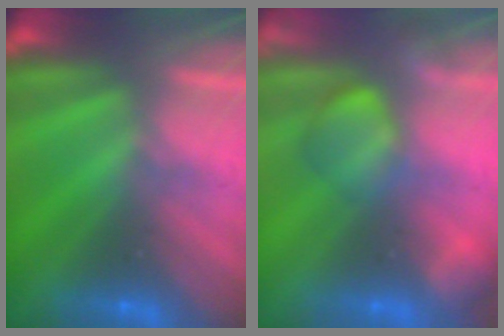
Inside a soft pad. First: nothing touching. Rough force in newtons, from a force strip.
{"total": 2.4}